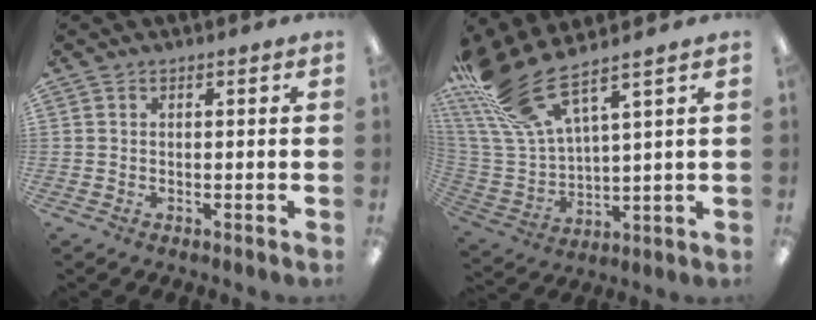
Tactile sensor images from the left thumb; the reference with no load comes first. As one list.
[{"total": 16.1, "force": [11.8, 4.6, 9.9], "torque": [-0.232, -0.065, 0.214]}]